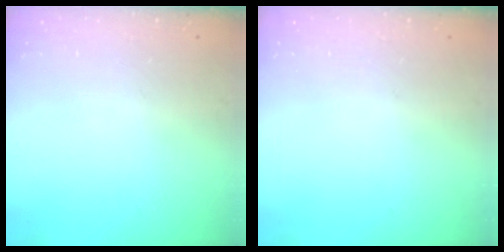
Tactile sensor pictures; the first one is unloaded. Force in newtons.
{"total": 0.0}